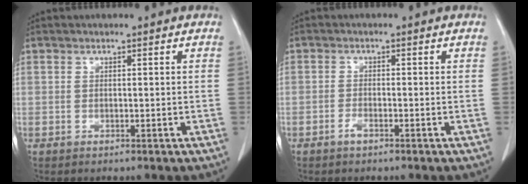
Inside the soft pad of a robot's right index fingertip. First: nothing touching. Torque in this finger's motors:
{"motor_torque": [0.15, -0.05, 0.03, 0.02]}